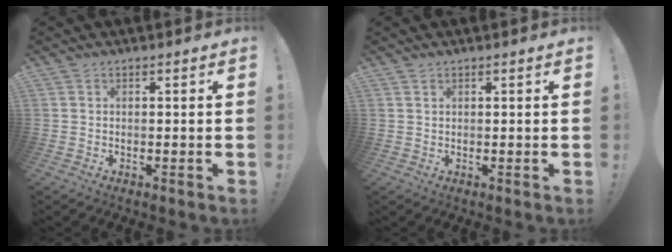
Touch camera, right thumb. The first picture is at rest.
{"total": 0.8, "force": [0.6, 0.5, 0.4], "torque": [-0.002, -0.002, 0.010]}